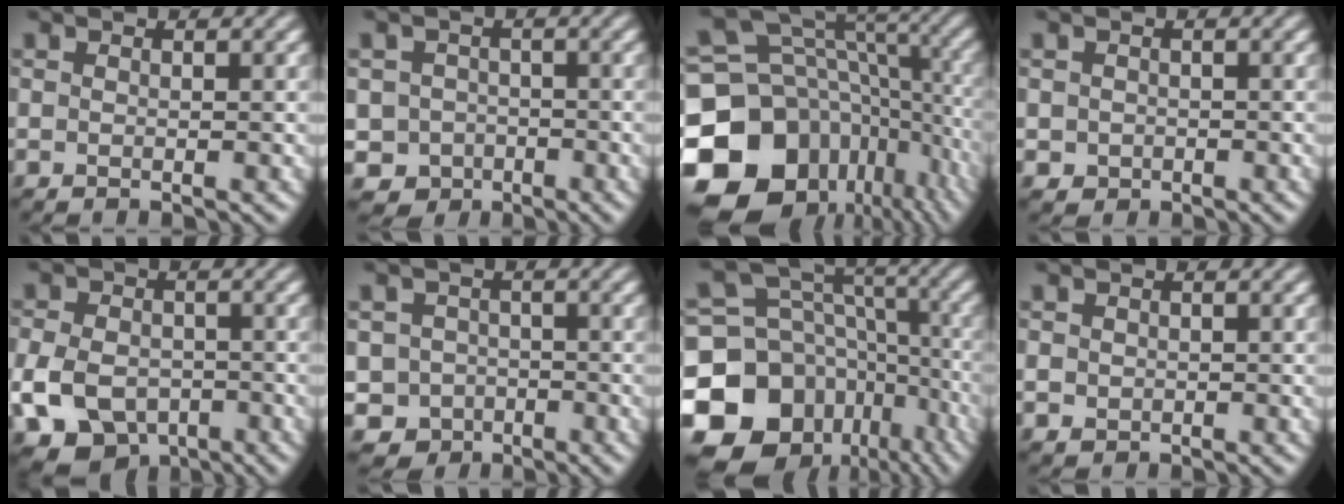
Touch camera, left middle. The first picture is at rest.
{"total": 5.0, "force": [-2.8, 4.1, 0.8], "torque": [0.007, -0.008, -0.051]}
{"total": 17.3, "force": [-5.7, 13.4, 9.3], "torque": [-0.214, 0.000, -0.083]}
{"total": 1.3, "force": [-0.5, 1.2, 0.2], "torque": [0.001, -0.007, -0.006]}
{"total": 9.5, "force": [-3.9, 7.0, 5.2], "torque": [-0.103, -0.037, -0.075]}
{"total": 5.6, "force": [-3.3, 4.5, 0.9], "torque": [0.004, -0.011, -0.061]}
{"total": 15.6, "force": [-7.2, 11.8, 7.1], "torque": [-0.173, -0.002, -0.116]}
{"total": 1.1, "force": [-0.1, 1.1, 0.2], "torque": [-0.001, -0.005, 0.004]}